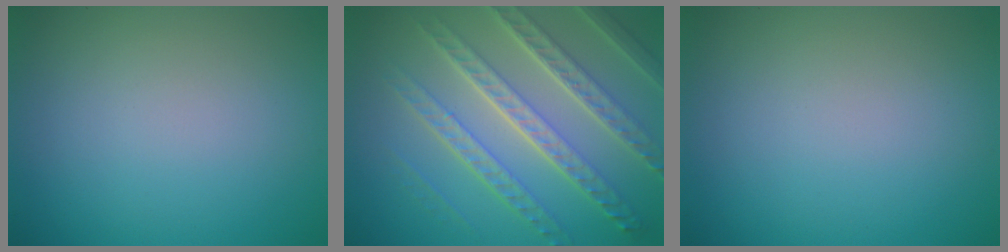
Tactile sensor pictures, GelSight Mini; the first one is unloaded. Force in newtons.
{"total": 7.8, "press": 5.5, "slide": 5.5}
{"total": 0.0}